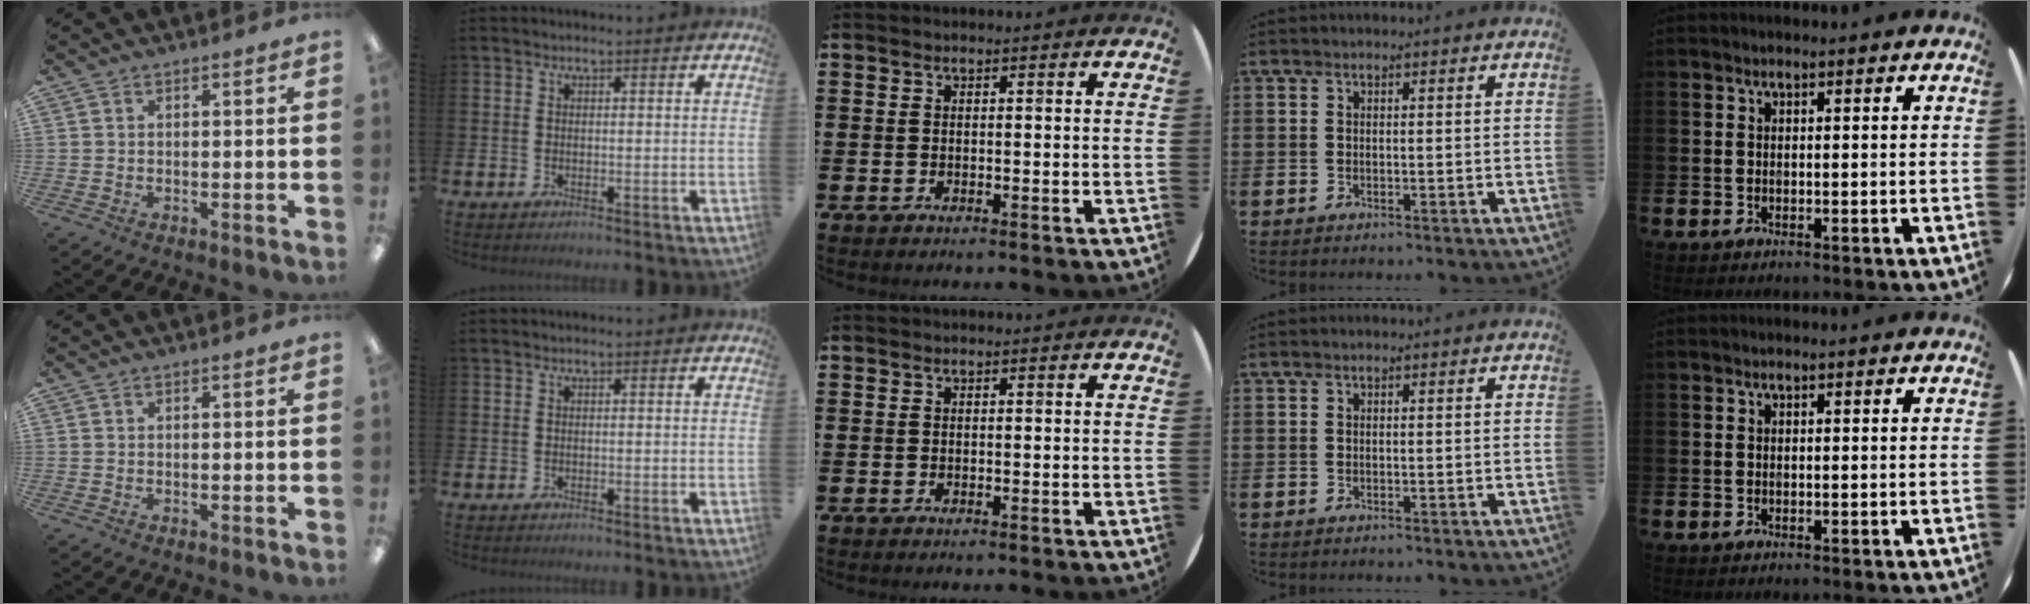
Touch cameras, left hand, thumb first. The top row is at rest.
{}